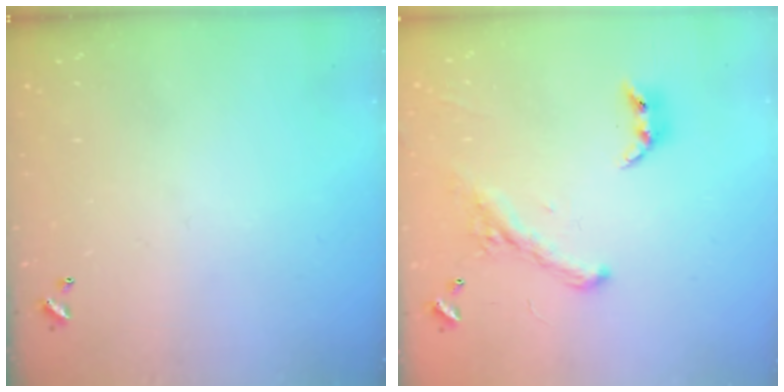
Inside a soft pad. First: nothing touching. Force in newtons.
{"total": 2.6, "press": 2.3, "slide": 1.3}